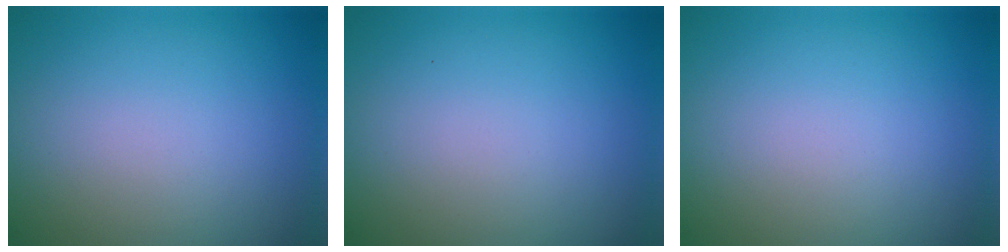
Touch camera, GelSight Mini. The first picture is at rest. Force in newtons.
{"total": 0.0}
{"total": 0.0}